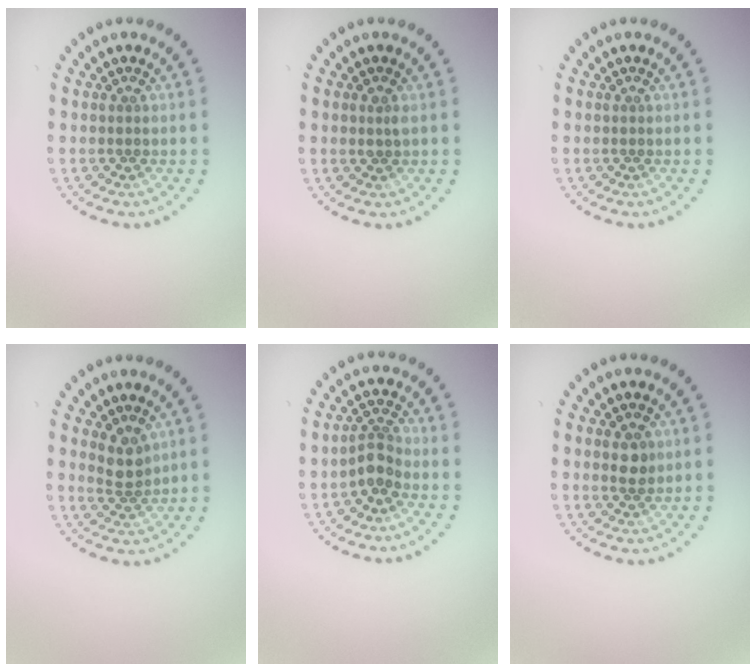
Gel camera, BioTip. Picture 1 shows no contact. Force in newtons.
{"total": 0.6, "press": 0.6, "slide": 0.2}
{"total": 0.0}
{"total": 2.2, "press": 1.8, "slide": 1.3}
{"total": 2.1, "press": 1.6, "slide": 1.4}
{"total": 1.6, "press": 1.6, "slide": 0.4}